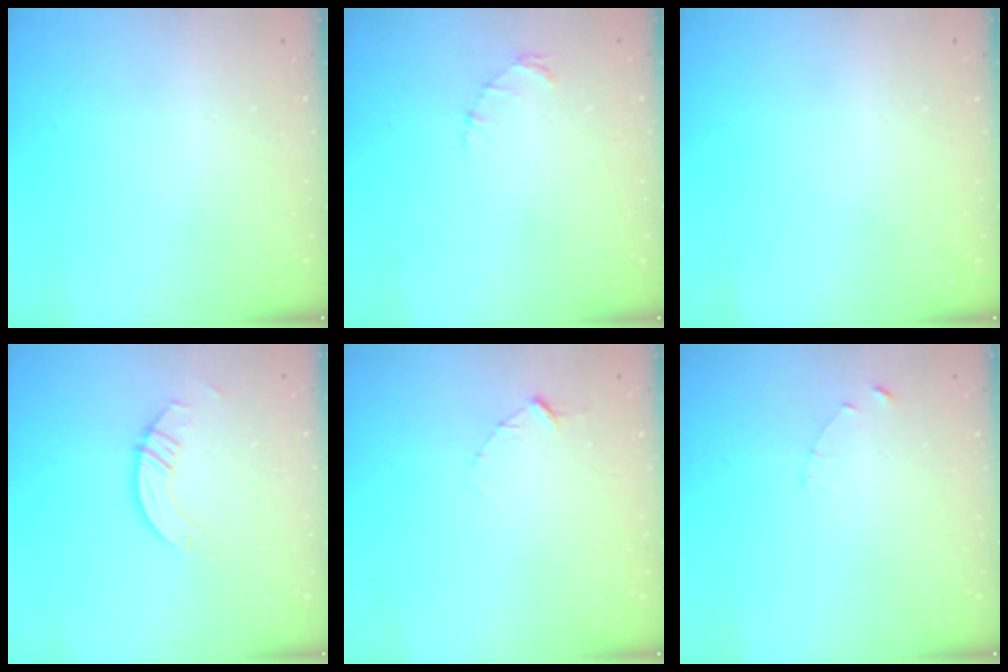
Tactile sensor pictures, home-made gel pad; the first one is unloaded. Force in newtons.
{"total": 1.6, "press": 1.5, "slide": 0.3}
{"total": 0.0}
{"total": 3.4, "press": 3.4, "slide": 0.1}
{"total": 2.9, "press": 2.9, "slide": 0.3}
{"total": 1.0, "press": 1.0, "slide": 0.2}